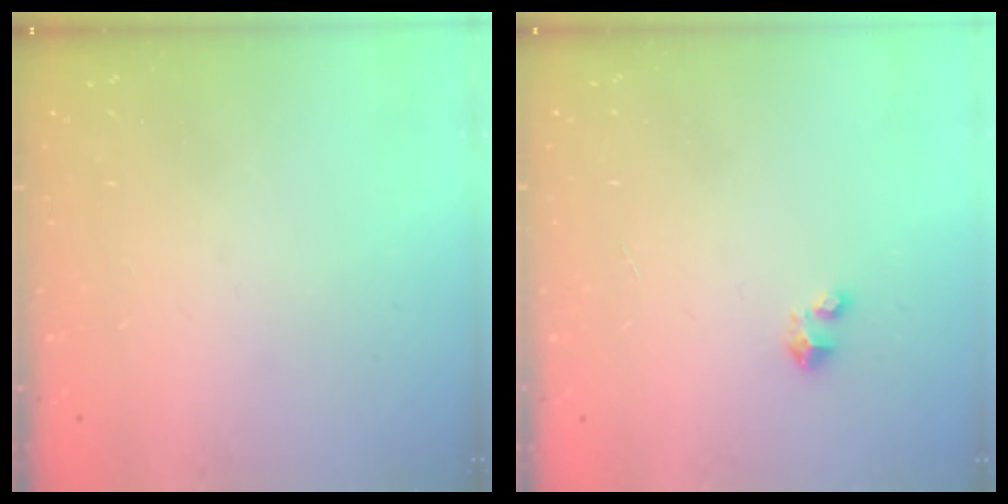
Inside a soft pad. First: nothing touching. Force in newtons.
{"total": 2.1, "press": 2.1, "slide": 0.1}